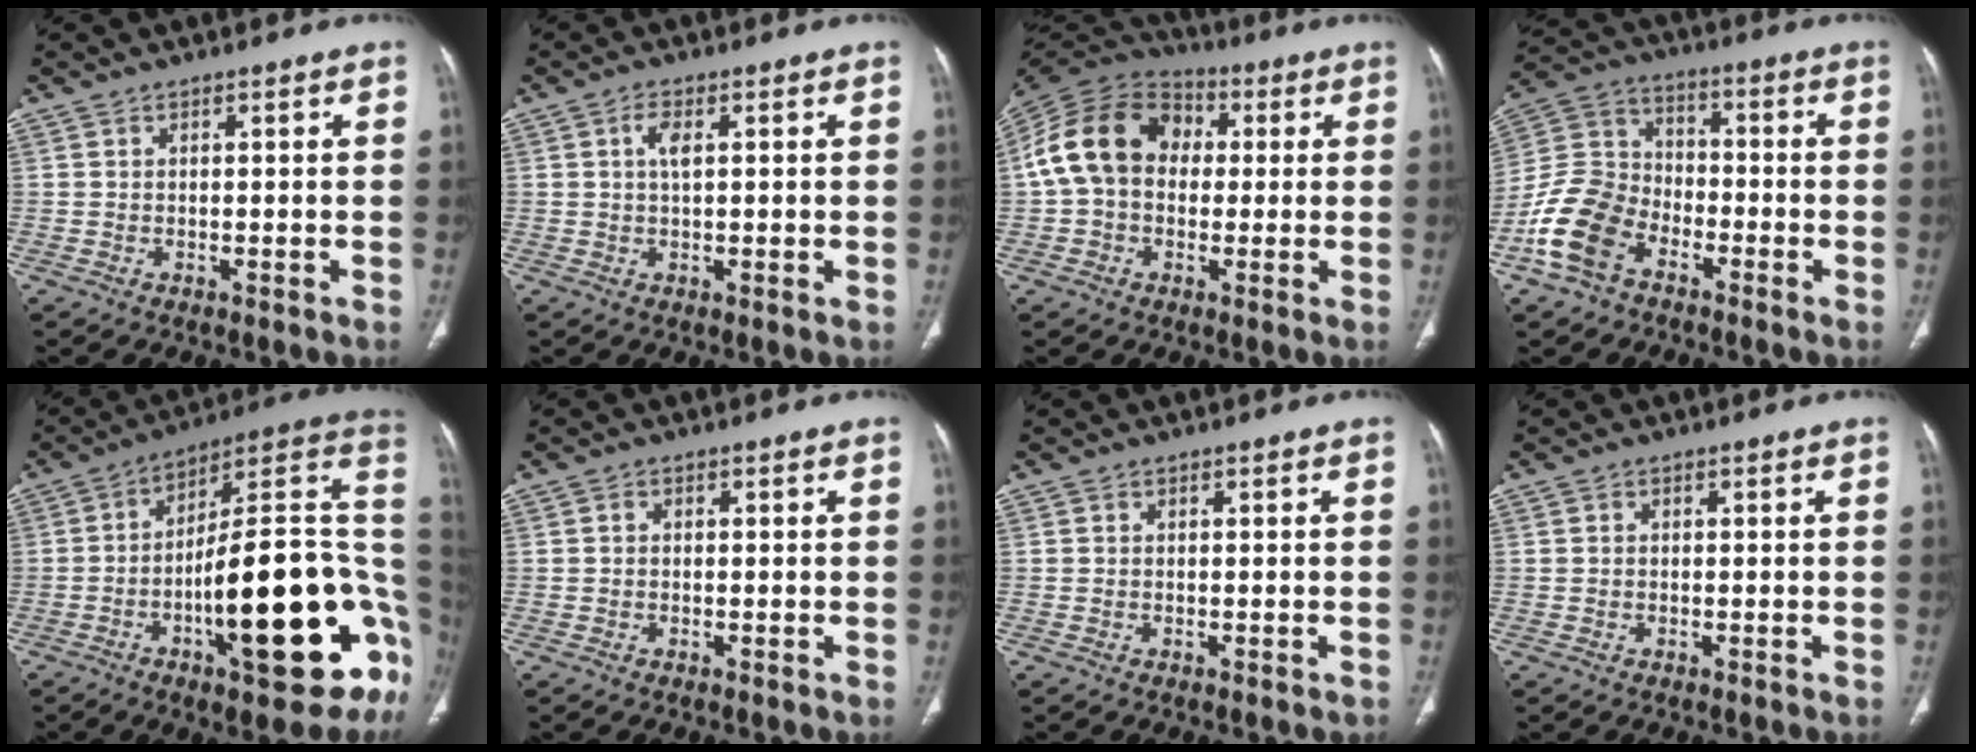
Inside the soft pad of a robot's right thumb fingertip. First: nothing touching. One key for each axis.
{"total": 3.1, "fx": 0.8, "fy": 1.3, "fz": 2.8, "tx": -0.052, "ty": 0.002, "tz": 0.012}
{"total": 15.6, "fx": 1.5, "fy": 11.9, "fz": 10.0, "tx": -0.176, "ty": 0.039, "tz": 0.017}
{"total": 12.5, "fx": -6.5, "fy": 8.3, "fz": 6.6, "tx": -0.134, "ty": 0.043, "tz": -0.138}
{"total": 30.3, "fx": -7.5, "fy": 9.7, "fz": 27.7, "tx": -0.304, "ty": 0.038, "tz": -0.106}
{"total": 0.9, "fx": 0.1, "fy": 0.8, "fz": 0.4, "tx": -0.004, "ty": 0.003, "tz": 0.001}
{"total": 0.0}
{"total": 0.5, "fx": 0.1, "fy": 0.5, "fz": 0.2, "tx": 0.001, "ty": 0.002, "tz": 0.001}